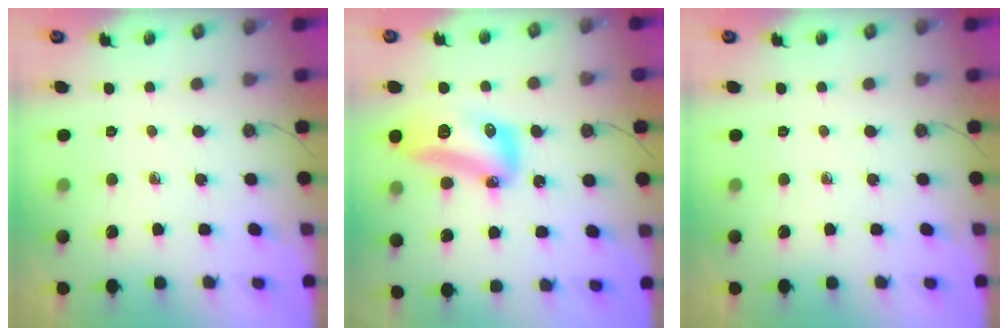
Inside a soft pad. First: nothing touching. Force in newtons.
{"total": 15.9, "press": 15.8, "slide": 1.6}
{"total": 0.0}